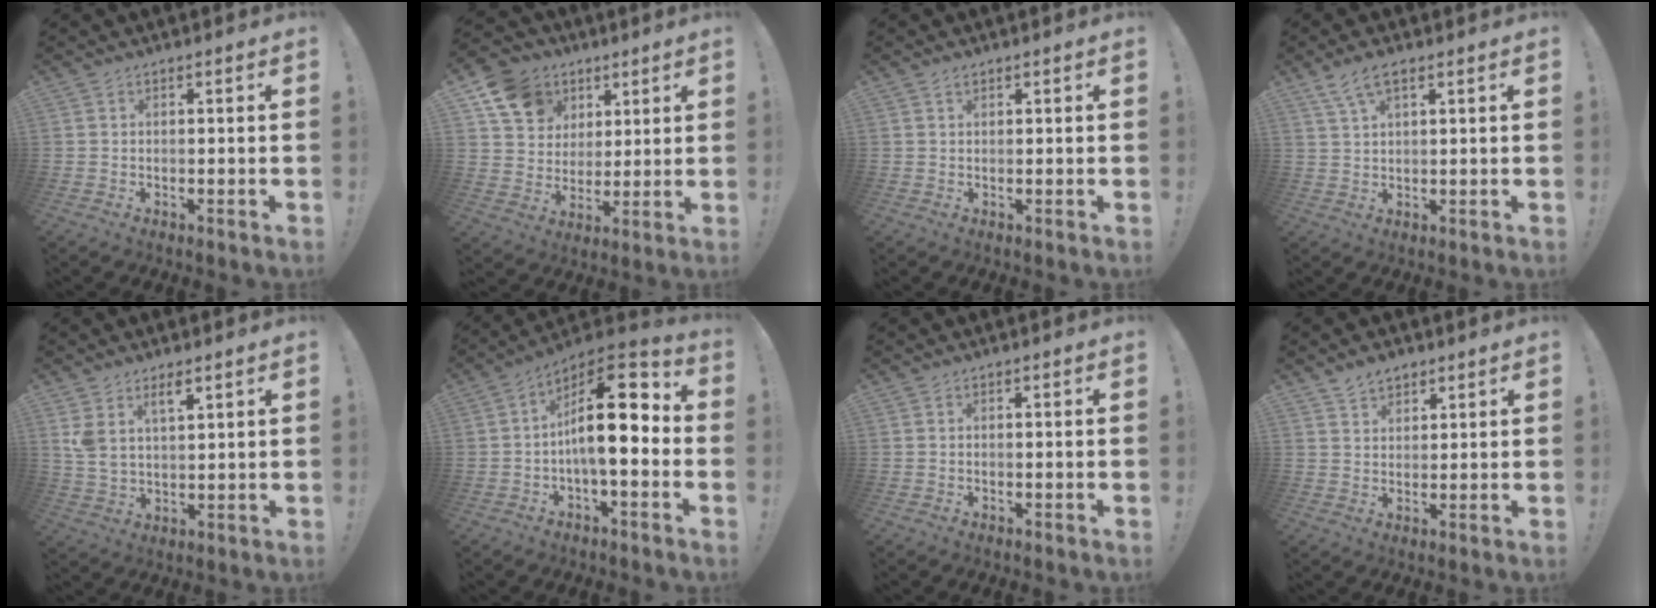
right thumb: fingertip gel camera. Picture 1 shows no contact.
{"total": 13.2, "force": [6.7, 10.5, 4.6], "torque": [-0.075, -0.032, 0.135]}
{"total": 0.9, "force": [0.7, 0.5, 0.3], "torque": [-0.001, -0.001, 0.012]}
{"total": 5.9, "force": [3.3, 2.2, 4.3], "torque": [-0.081, -0.003, 0.063]}
{"total": 6.6, "force": [4.1, 3.0, 4.2], "torque": [-0.079, -0.014, 0.077]}
{"total": 17.3, "force": [0.7, 7.0, 15.8], "torque": [-0.249, 0.000, 0.009]}
{"total": 0.0}
{"total": 5.0, "force": [3.7, 3.1, 1.3], "torque": [-0.016, -0.016, 0.068]}